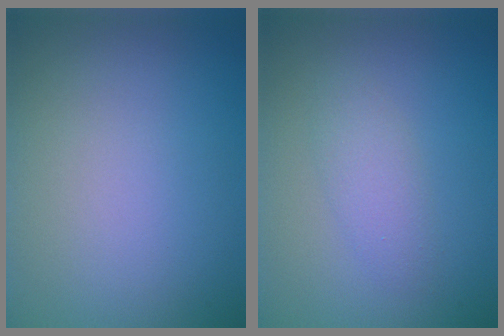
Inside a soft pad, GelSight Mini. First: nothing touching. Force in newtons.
{"total": 2.0, "press": 2.0, "slide": 0.1}